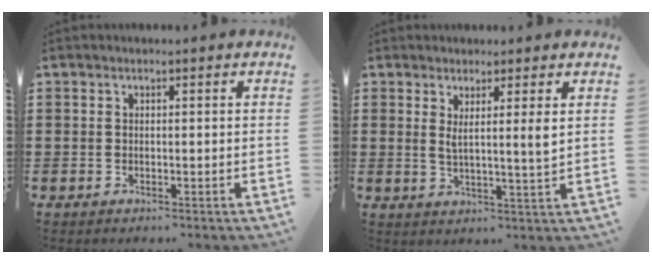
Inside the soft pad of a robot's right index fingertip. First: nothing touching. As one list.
[{"total": 4.3, "force": [2.0, -0.1, 3.8], "torque": [-0.069, -0.007, 0.029]}]